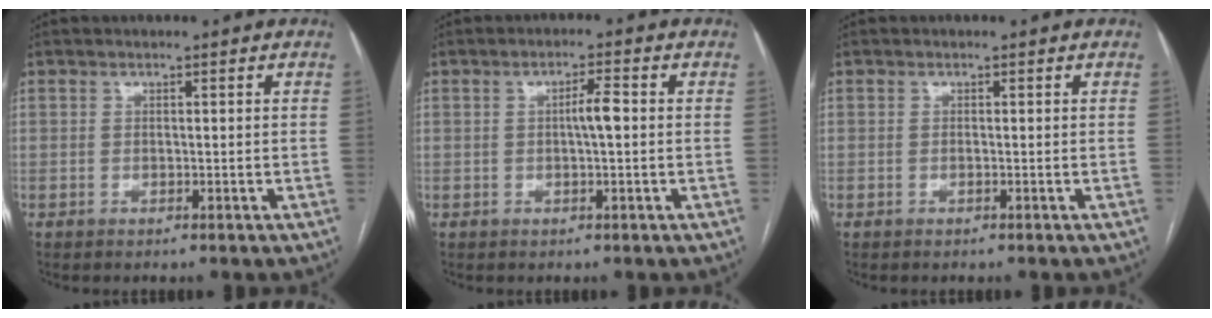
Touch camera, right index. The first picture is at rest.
{"total": 2.9, "force": [0.0, 0.3, 2.9], "torque": [-0.051, 0.004, 0.000]}
{"total": 0.0}